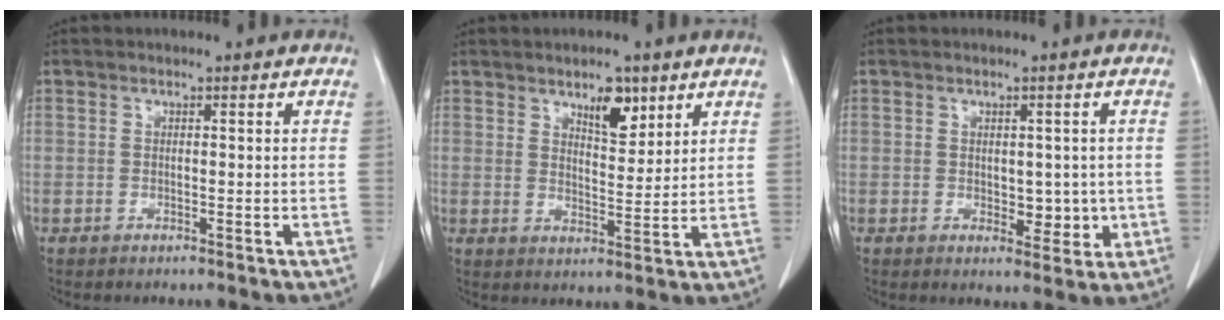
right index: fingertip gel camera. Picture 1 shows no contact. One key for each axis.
{"total": 5.3, "fx": 3.4, "fy": 2.0, "fz": 3.5, "tx": -0.057, "ty": -0.005, "tz": 0.058}
{"total": 3.9, "fx": 0.0, "fy": 2.4, "fz": 3.1, "tx": -0.028, "ty": -0.003, "tz": 0.012}